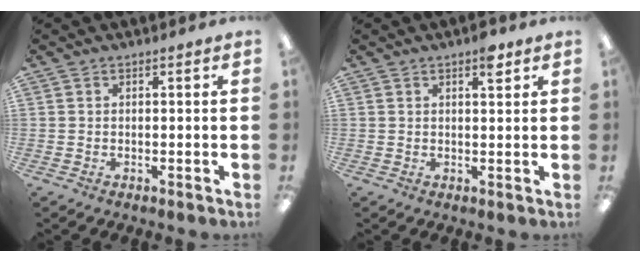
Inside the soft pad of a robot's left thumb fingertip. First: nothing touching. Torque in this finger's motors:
{"motor_torque": [0.50, 0.11, 0.76, -0.24, 0.00]}